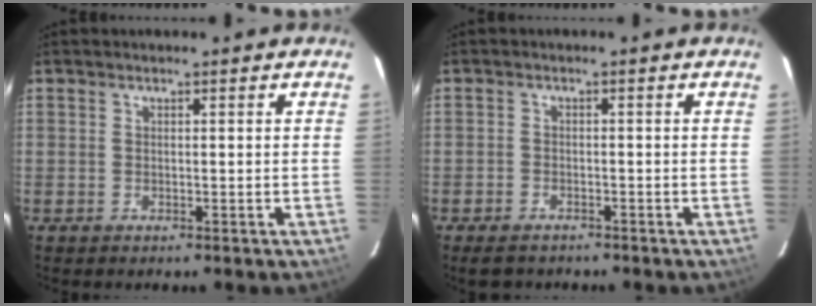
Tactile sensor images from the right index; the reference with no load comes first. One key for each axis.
{"total": 3.8, "fx": -3.0, "fy": 2.1, "fz": 1.0, "tx": -0.033, "ty": -0.001, "tz": -0.049}